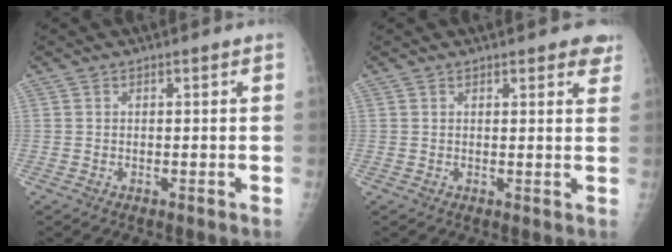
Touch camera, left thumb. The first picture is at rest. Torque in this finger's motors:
{"motor_torque": [-0.23, -0.08, 0.02, 0.09, 0.02]}